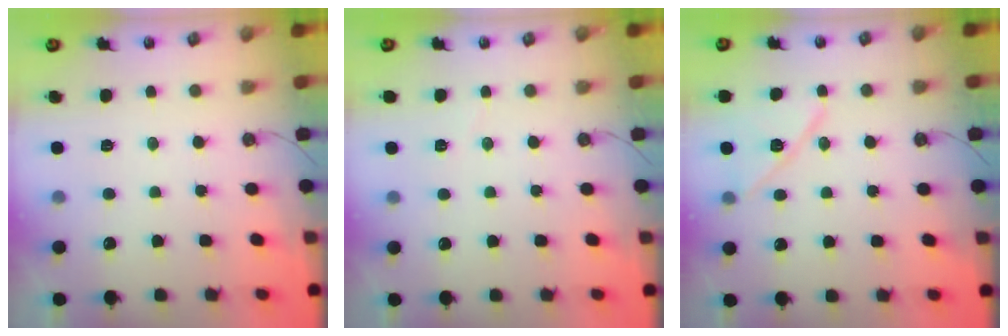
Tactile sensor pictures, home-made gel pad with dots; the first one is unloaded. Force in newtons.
{"total": 2.6, "press": 2.5, "slide": 0.8}
{"total": 12.5, "press": 12.5, "slide": 0.6}